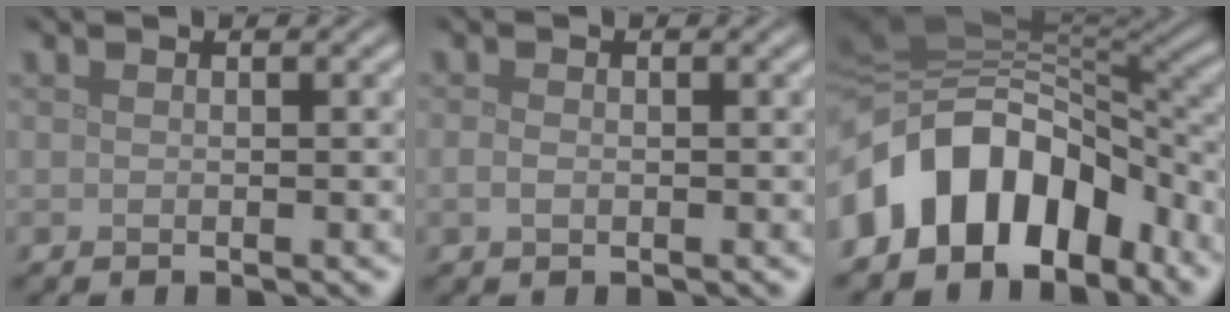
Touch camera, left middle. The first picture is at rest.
{"total": 0.9, "force": [-0.2, 0.6, 0.7], "torque": [-0.018, 0.000, -0.006]}
{"total": 12.0, "force": [-5.0, 8.4, 7.0], "torque": [-0.123, 0.012, -0.094]}